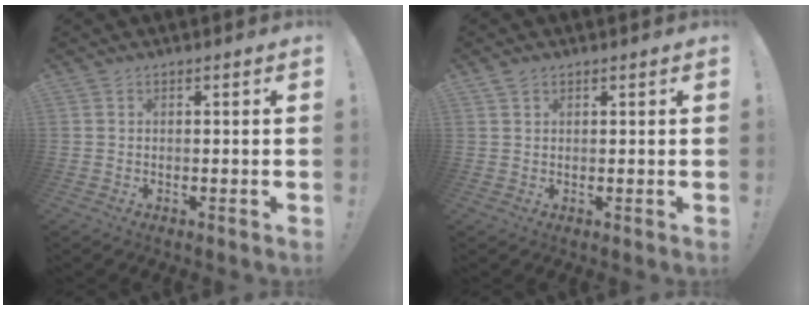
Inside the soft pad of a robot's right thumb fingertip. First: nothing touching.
{"total": 1.4, "force": [1.0, 0.8, 0.5], "torque": [-0.010, -0.001, 0.019]}